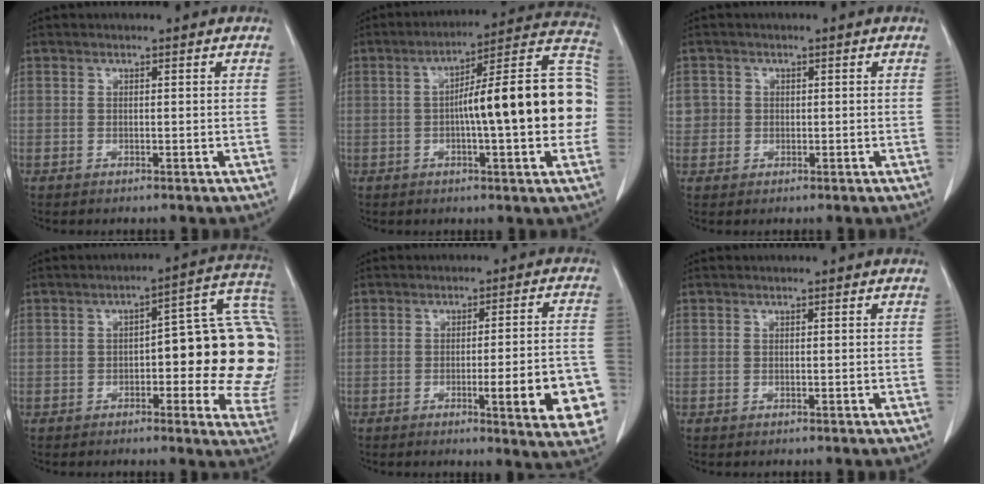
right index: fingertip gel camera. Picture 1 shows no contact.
{"total": 19.9, "force": [-0.8, 2.5, 19.7], "torque": [-0.245, 0.043, -0.012]}
{"total": 2.5, "force": [0.2, 2.5, 0.3], "torque": [0.008, 0.006, 0.005]}
{"total": 20.4, "force": [-0.1, 6.5, 19.3], "torque": [-0.184, 0.042, 0.002]}
{"total": 12.7, "force": [-4.1, 1.4, 12.0], "torque": [-0.106, 0.003, -0.045]}
{"total": 0.0}